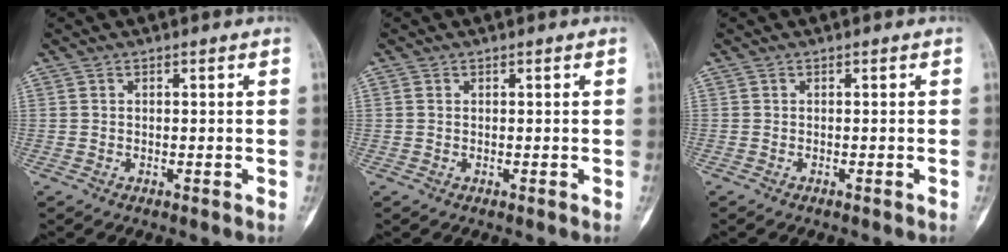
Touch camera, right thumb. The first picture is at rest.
{"total": 0.5, "force": [0.1, 0.3, 0.4], "torque": [-0.010, 0.002, 0.003]}
{"total": 0.6, "force": [-0.4, -0.2, 0.3], "torque": [0.001, 0.008, -0.008]}